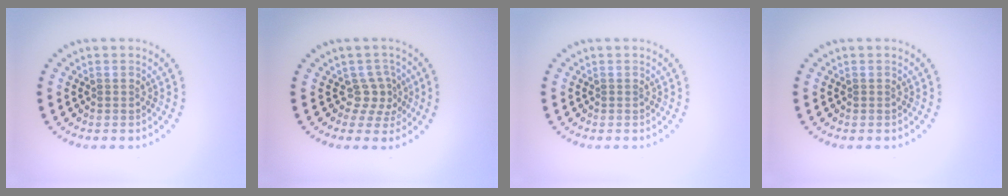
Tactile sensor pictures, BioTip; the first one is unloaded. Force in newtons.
{"total": 2.3, "press": 1.5, "slide": 1.7}
{"total": 0.0}
{"total": 0.0}